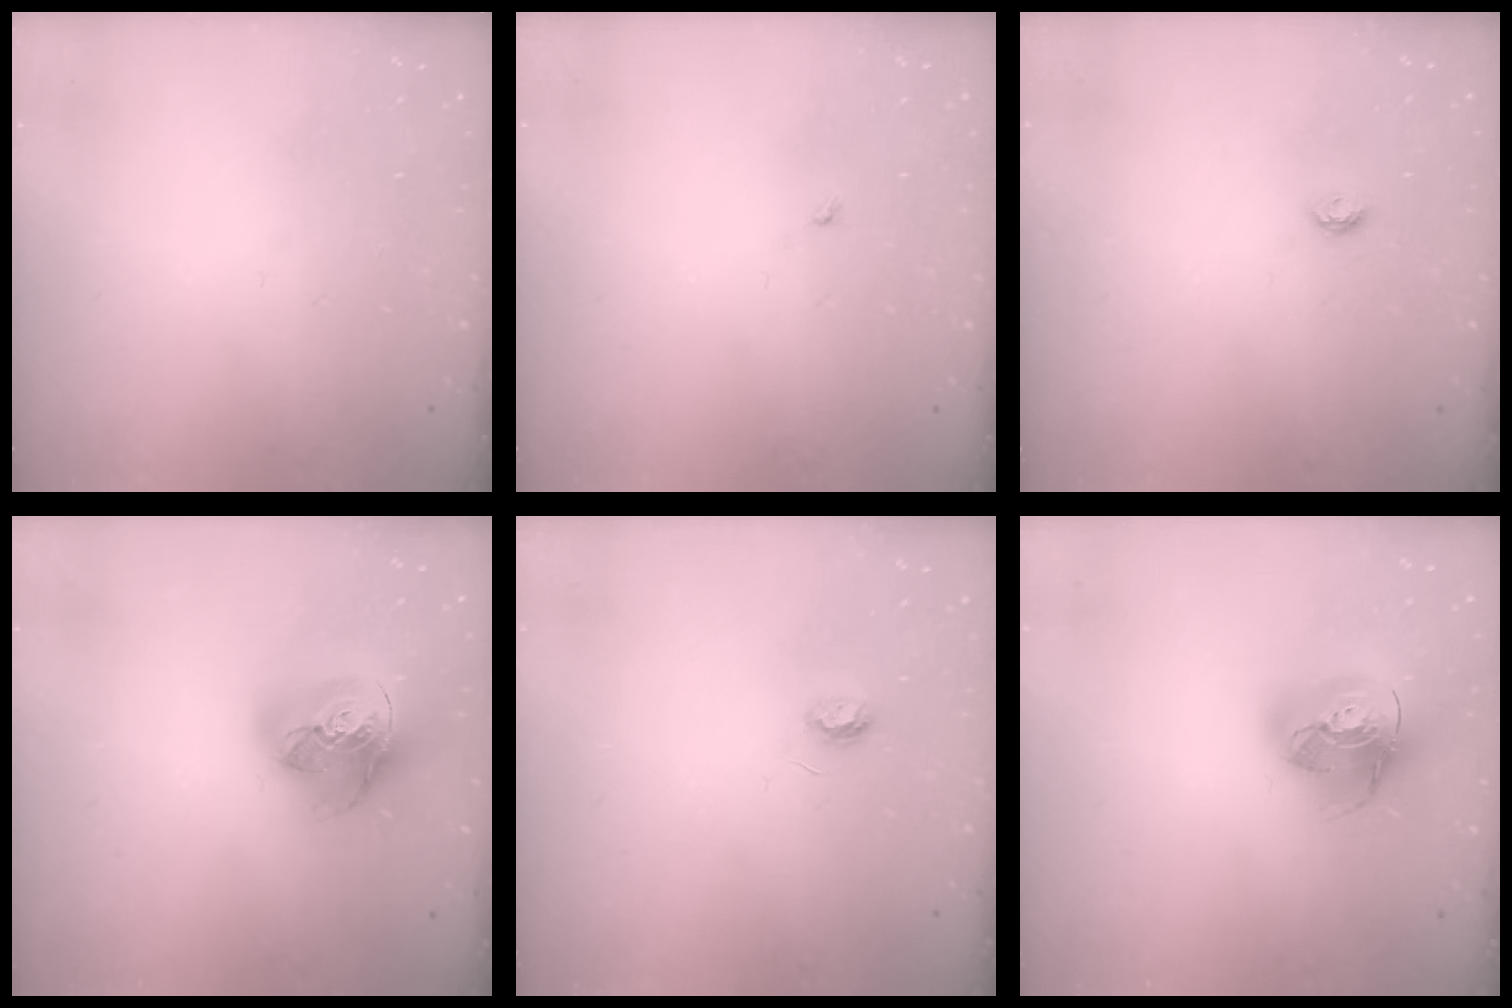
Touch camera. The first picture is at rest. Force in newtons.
{"total": 1.9, "press": 1.9, "slide": 0.3}
{"total": 3.6, "press": 3.5, "slide": 0.3}
{"total": 17.3, "press": 17.2, "slide": 2.0}
{"total": 3.8, "press": 3.8, "slide": 0.5}
{"total": 15.6, "press": 15.5, "slide": 1.6}